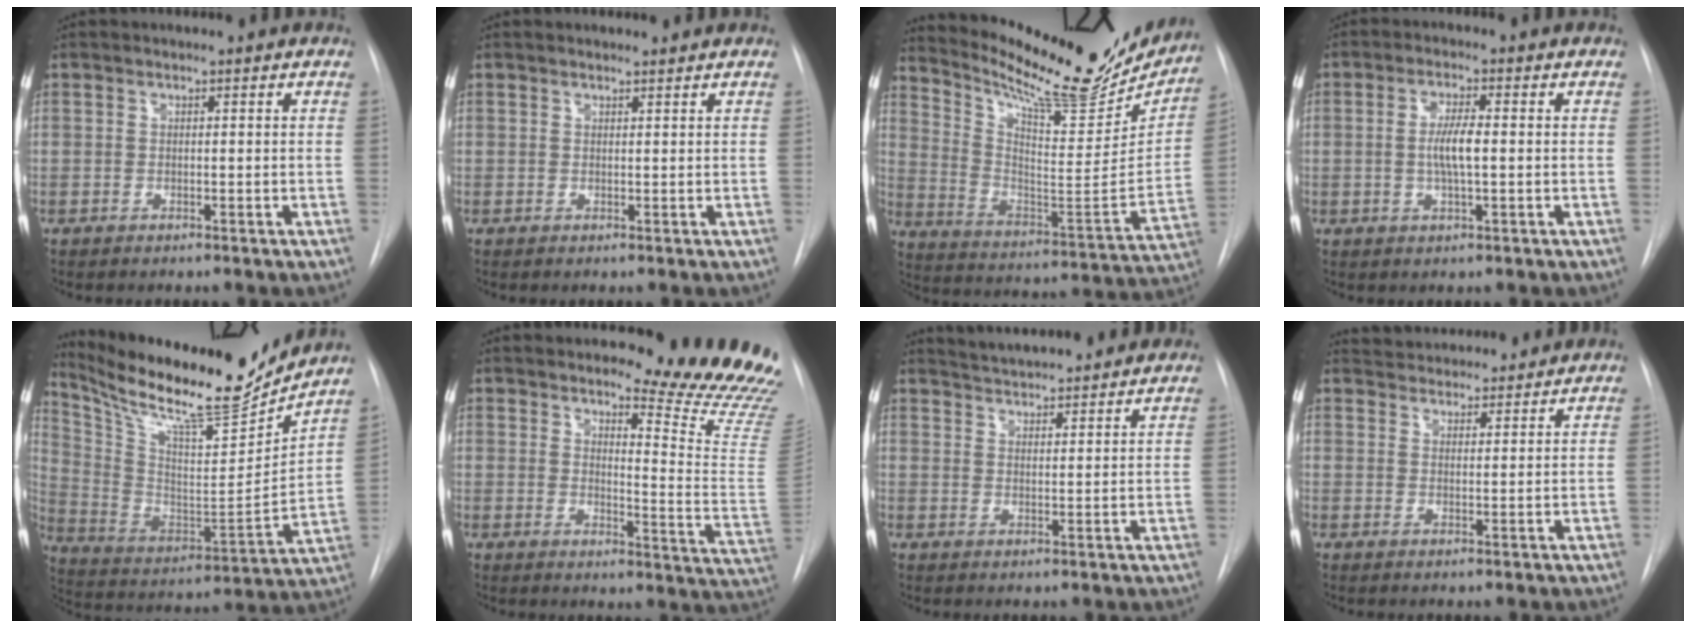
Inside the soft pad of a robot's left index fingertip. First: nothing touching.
{"total": 1.1, "force": [1.1, 0.2, 0.0], "torque": [-0.009, -0.001, 0.017]}
{"total": 25.2, "force": [22.1, 5.2, 10.8], "torque": [-0.178, -0.055, 0.316]}
{"total": 4.5, "force": [-0.1, 0.7, 4.5], "torque": [-0.090, 0.000, -0.004]}
{"total": 23.1, "force": [20.5, 2.7, 10.2], "torque": [-0.194, -0.040, 0.330]}
{"total": 15.8, "force": [14.6, -0.5, 6.0], "torque": [-0.076, -0.146, 0.158]}
{"total": 12.2, "force": [11.4, 1.8, 4.1], "torque": [-0.062, 0.018, 0.158]}
{"total": 11.0, "force": [10.4, 2.6, 2.4], "torque": [-0.028, 0.024, 0.145]}